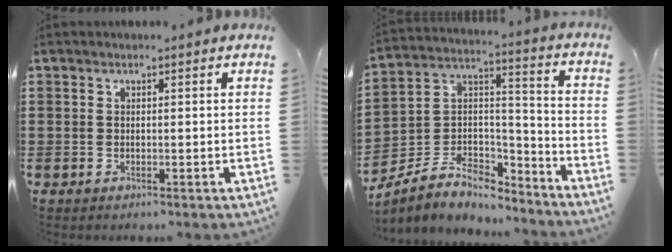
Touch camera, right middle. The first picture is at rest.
{"total": 5.7, "force": [-4.6, 3.2, 1.2], "torque": [-0.042, -0.008, -0.095]}